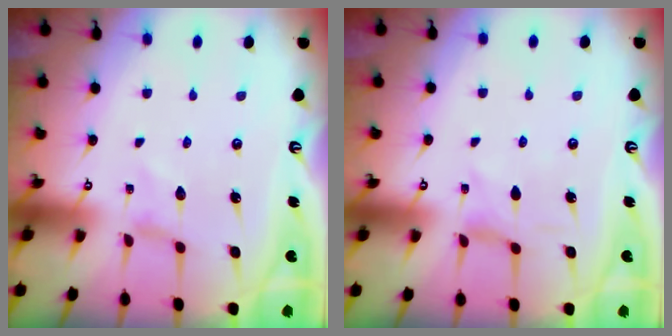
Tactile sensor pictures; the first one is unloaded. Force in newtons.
{"total": 0.7, "press": 0.7, "slide": 0.2}